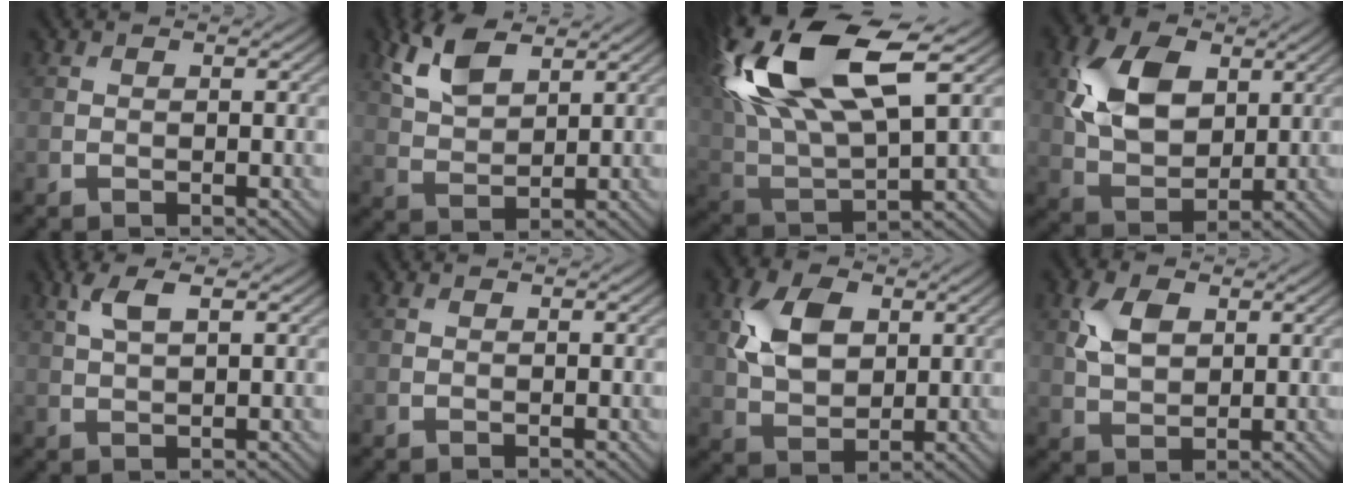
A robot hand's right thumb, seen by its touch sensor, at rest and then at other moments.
{"total": 6.9, "force": [3.9, 3.3, 4.7], "torque": [-0.114, 0.007, 0.081]}
{"total": 18.9, "force": [8.4, 8.2, 14.8], "torque": [-0.328, 0.023, 0.155]}
{"total": 10.3, "force": [2.8, 6.7, 7.3], "torque": [-0.177, 0.009, 0.052]}
{"total": 3.7, "force": [1.8, 1.1, 3.0], "torque": [-0.075, 0.006, 0.038]}
{"total": 0.0}
{"total": 7.9, "force": [2.2, 5.1, 5.6], "torque": [-0.130, 0.008, 0.041]}
{"total": 5.1, "force": [1.7, 3.2, 3.6], "torque": [-0.085, 0.004, 0.032]}